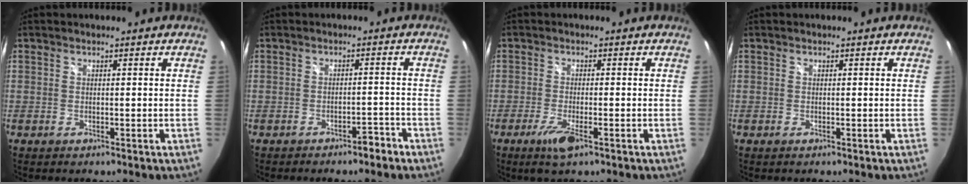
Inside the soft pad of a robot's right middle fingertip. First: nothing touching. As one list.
[{"total": 2.7, "force": [-2.3, 0.7, 1.3], "torque": [-0.026, 0.005, -0.029]}, {"total": 4.6, "force": [-2.6, 0.6, 3.8], "torque": [-0.084, -0.014, -0.050]}, {"total": 0.0}]